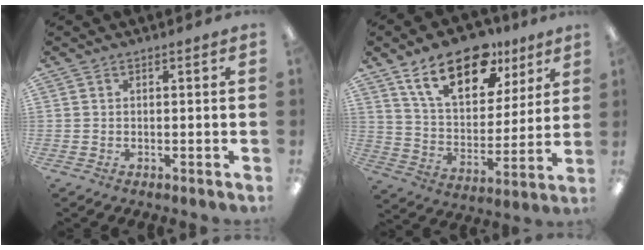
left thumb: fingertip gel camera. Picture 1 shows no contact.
{"total": 19.6, "force": [12.4, 10.0, 11.5], "torque": [-0.190, -0.051, 0.216]}